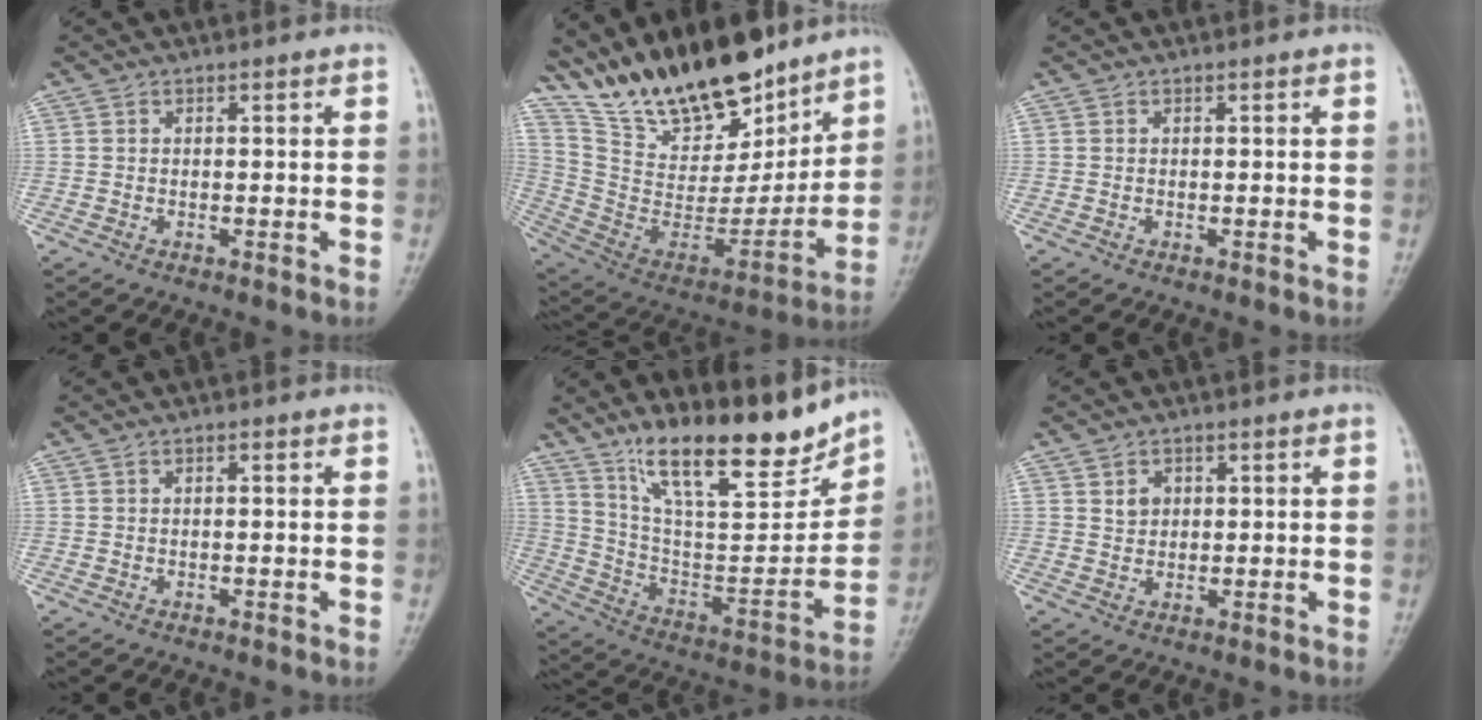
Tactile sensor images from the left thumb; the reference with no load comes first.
{"total": 24.2, "force": [18.9, 8.9, 12.2], "torque": [-0.178, -0.086, 0.334]}
{"total": 0.0}
{"total": 0.7, "force": [0.2, 0.3, 0.5], "torque": [-0.006, 0.002, 0.001]}
{"total": 22.2, "force": [15.5, 6.7, 14.3], "torque": [-0.196, -0.067, 0.268]}
{"total": 2.8, "force": [1.0, 2.3, 1.3], "torque": [-0.008, -0.005, 0.018]}